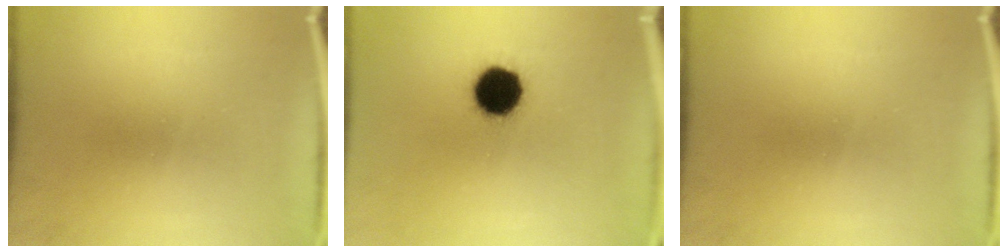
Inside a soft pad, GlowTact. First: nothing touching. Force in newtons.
{"total": 12.5}
{"total": 0.0}